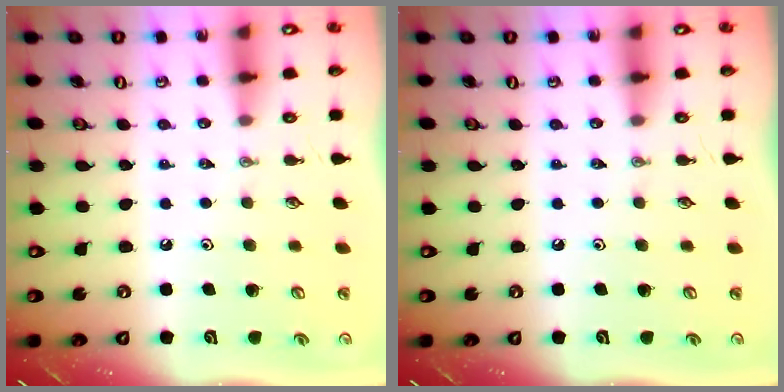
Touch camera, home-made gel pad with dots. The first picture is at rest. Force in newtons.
{"total": 0.0}